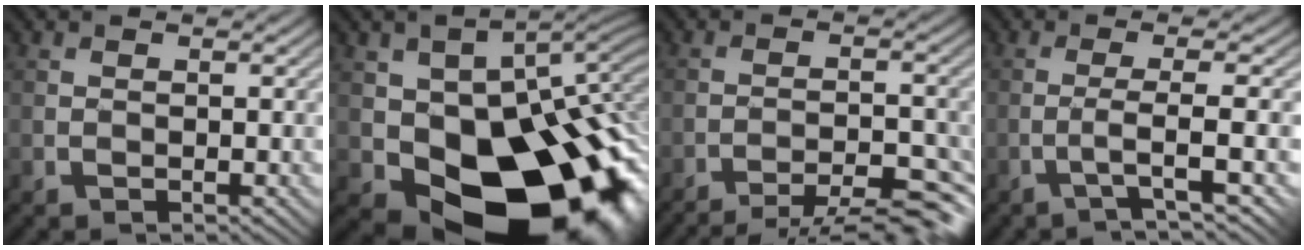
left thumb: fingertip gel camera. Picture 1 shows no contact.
{"total": 18.2, "force": [-3.0, 11.9, 13.3], "torque": [-0.185, -0.045, -0.023]}
{"total": 8.3, "force": [-7.5, 0.8, 3.5], "torque": [-0.053, 0.009, -0.100]}
{"total": 2.9, "force": [-1.1, -0.7, 2.6], "torque": [-0.039, 0.020, -0.047]}